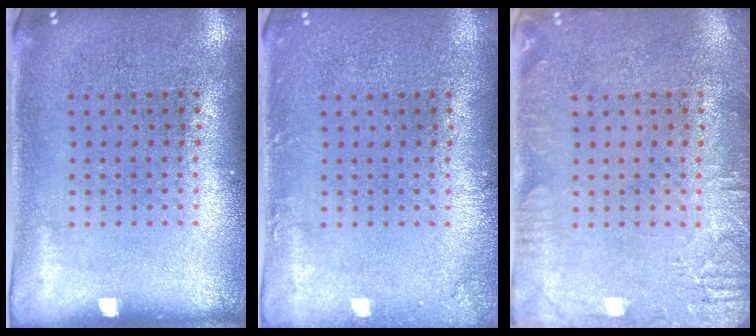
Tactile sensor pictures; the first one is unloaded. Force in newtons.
{"total": 1.0, "press": 1.0, "slide": 0.2}
{"total": 2.6, "press": 2.5, "slide": 0.4}